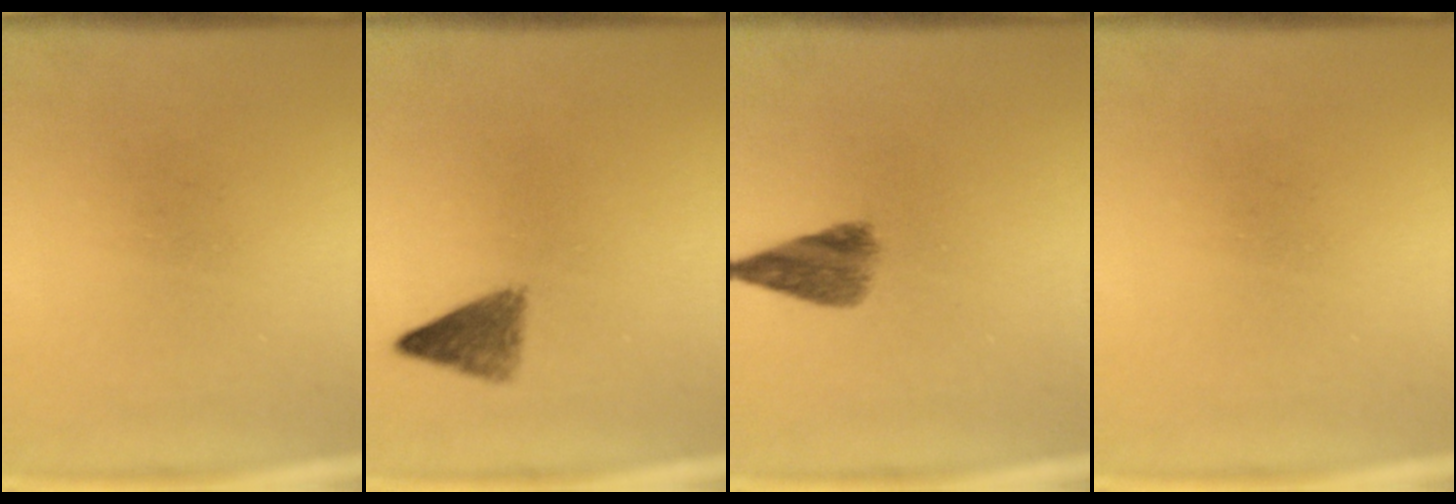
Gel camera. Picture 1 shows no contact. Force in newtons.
{"total": 3.4}
{"total": 4.7}
{"total": 0.0}